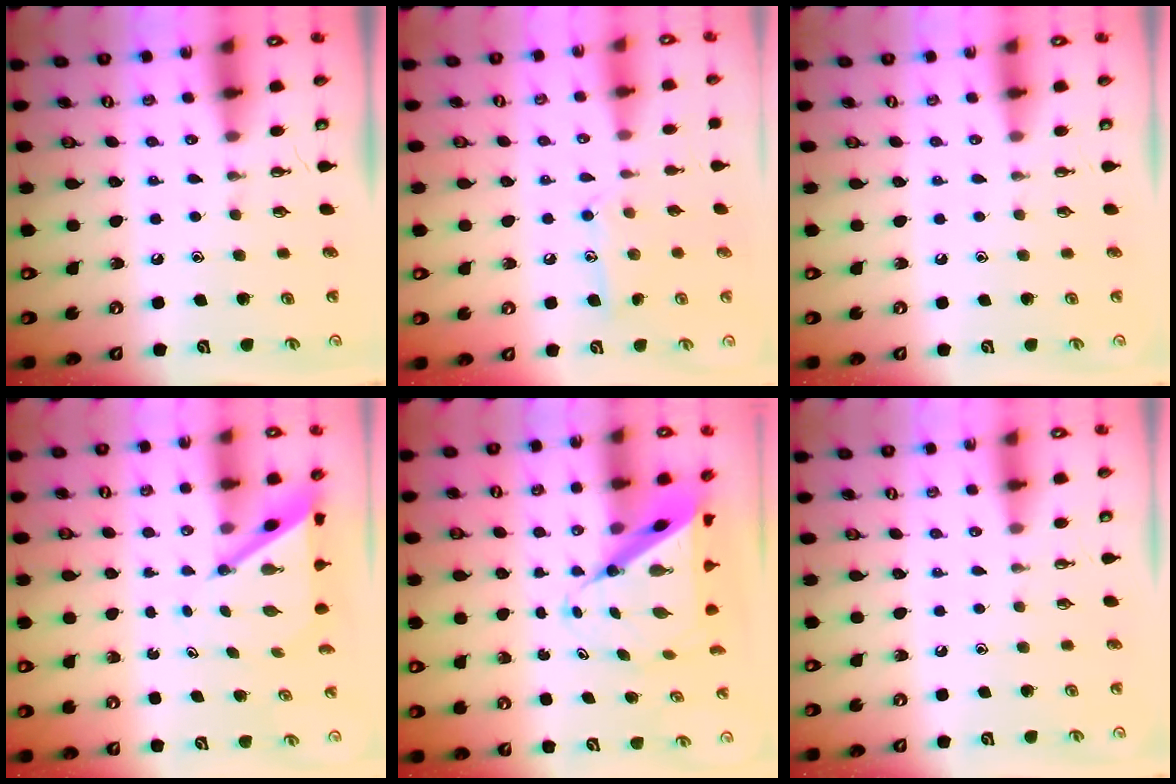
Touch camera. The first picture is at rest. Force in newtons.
{"total": 9.4, "press": 9.4, "slide": 0.7}
{"total": 0.0}
{"total": 5.9, "press": 5.8, "slide": 0.5}
{"total": 9.7, "press": 9.6, "slide": 0.9}
{"total": 0.0}